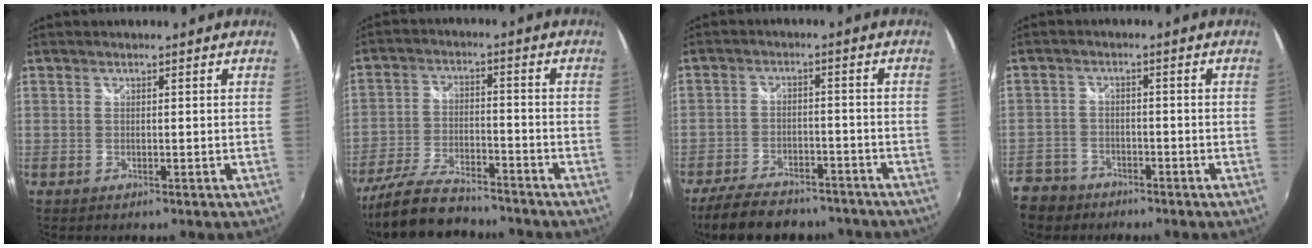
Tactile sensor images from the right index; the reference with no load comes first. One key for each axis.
{"total": 14.6, "fx": -12.5, "fy": 3.8, "fz": 6.5, "tx": -0.155, "ty": -0.026, "tz": -0.222}
{"total": 16.0, "fx": -12.9, "fy": 6.3, "fz": 7.0, "tx": -0.157, "ty": -0.007, "tz": -0.186}
{"total": 8.6, "fx": -5.6, "fy": 6.1, "fz": 2.1, "tx": -0.080, "ty": 0.011, "tz": -0.099}